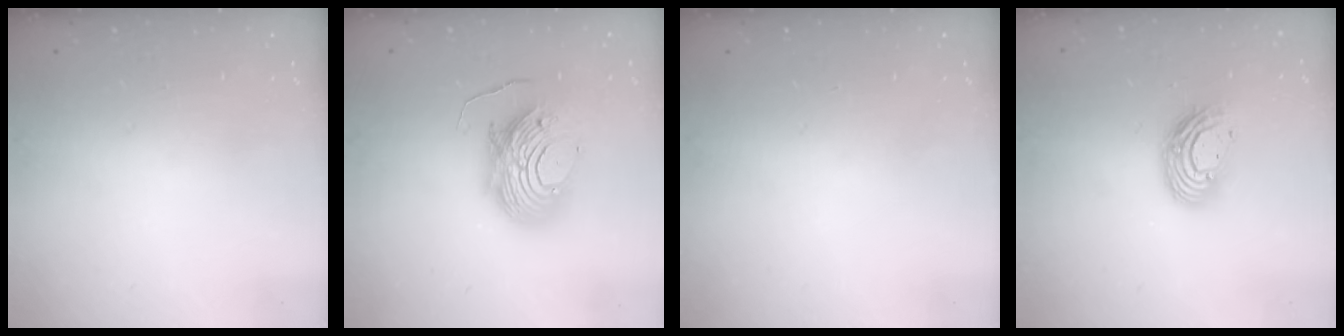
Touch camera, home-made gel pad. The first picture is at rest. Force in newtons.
{"total": 12.9, "press": 12.8, "slide": 1.1}
{"total": 0.0}
{"total": 11.8, "press": 11.8, "slide": 0.8}